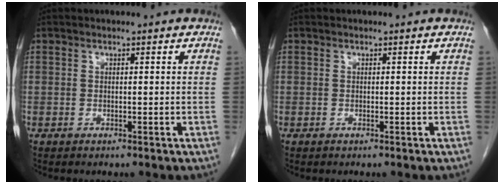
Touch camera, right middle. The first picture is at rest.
{"total": 0.0}